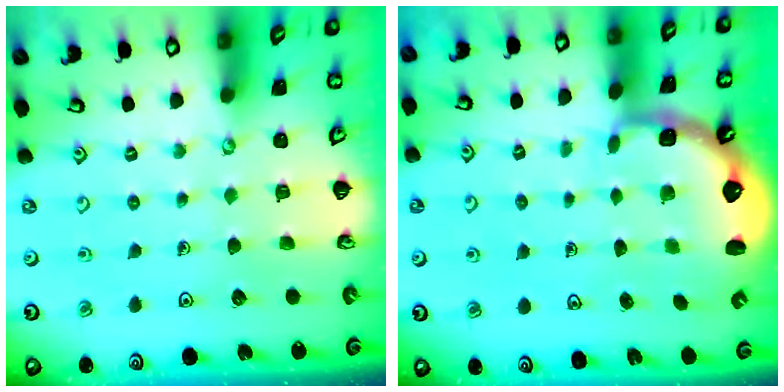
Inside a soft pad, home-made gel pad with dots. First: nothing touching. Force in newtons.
{"total": 2.3, "press": 2.0, "slide": 1.2}